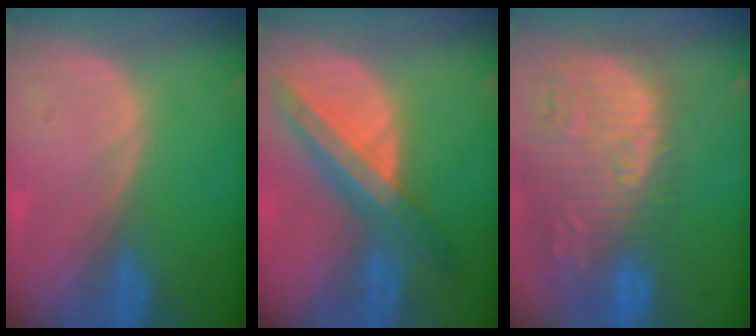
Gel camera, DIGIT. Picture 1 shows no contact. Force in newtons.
{"total": 8.4, "press": 7.4, "slide": 3.8}
{"total": 15.0, "press": 12.8, "slide": 7.8}